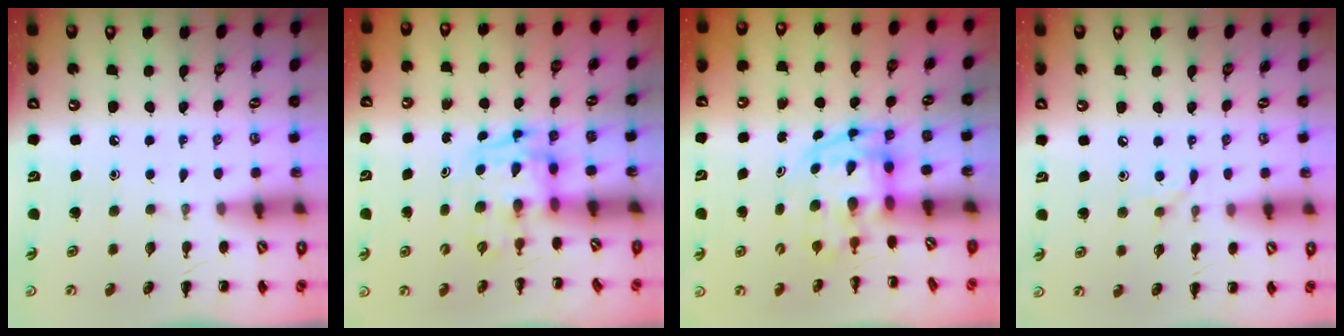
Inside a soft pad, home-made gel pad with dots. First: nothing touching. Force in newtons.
{"total": 3.3, "press": 3.3, "slide": 0.5}
{"total": 3.8, "press": 3.8, "slide": 0.7}
{"total": 6.7, "press": 6.5, "slide": 1.8}